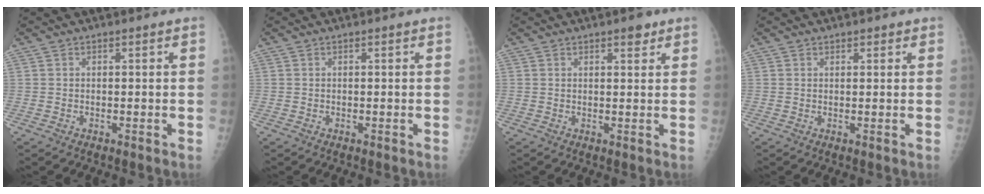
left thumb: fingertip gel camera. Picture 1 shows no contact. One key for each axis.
{"total": 0.0}
{"total": 2.3, "fx": 1.5, "fy": 1.0, "fz": 1.5, "tx": -0.012, "ty": -0.007, "tz": 0.020}
{"total": 1.0, "fx": 0.8, "fy": 0.6, "fz": 0.3, "tx": 0.006, "ty": -0.004, "tz": 0.007}